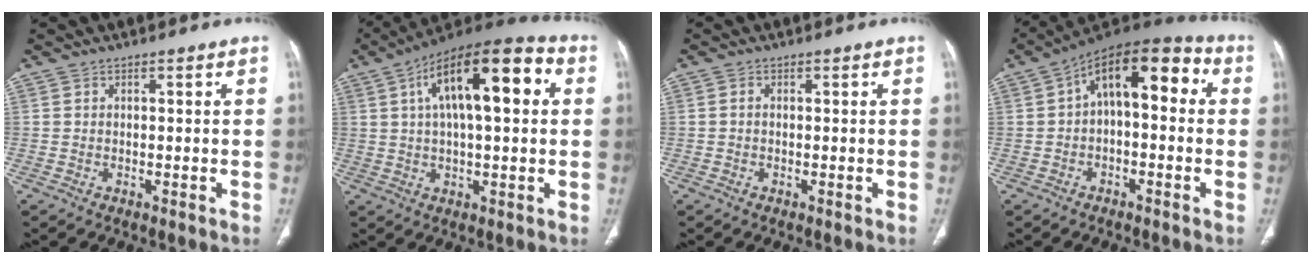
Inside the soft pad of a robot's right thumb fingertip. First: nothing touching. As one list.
[{"total": 19.2, "force": [5.1, 7.3, 17.0], "torque": [-0.256, 0.022, 0.070]}, {"total": 0.6, "force": [-0.1, 0.4, 0.4], "torque": [-0.007, 0.001, -0.006]}, {"total": 14.3, "force": [2.1, 7.1, 12.2], "torque": [-0.151, 0.047, 0.022]}]